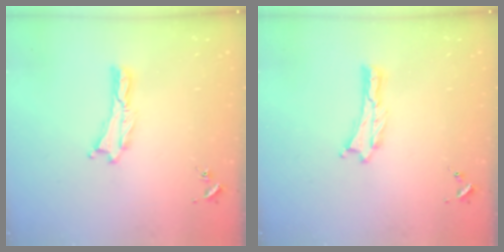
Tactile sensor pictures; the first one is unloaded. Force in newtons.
{"total": 0.0}